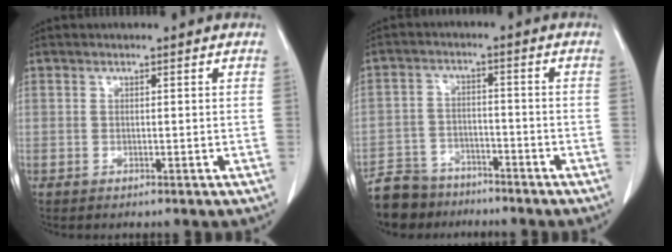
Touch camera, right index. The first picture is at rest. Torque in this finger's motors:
{"motor_torque": [-0.92, 0.01, -1.06, -0.21]}